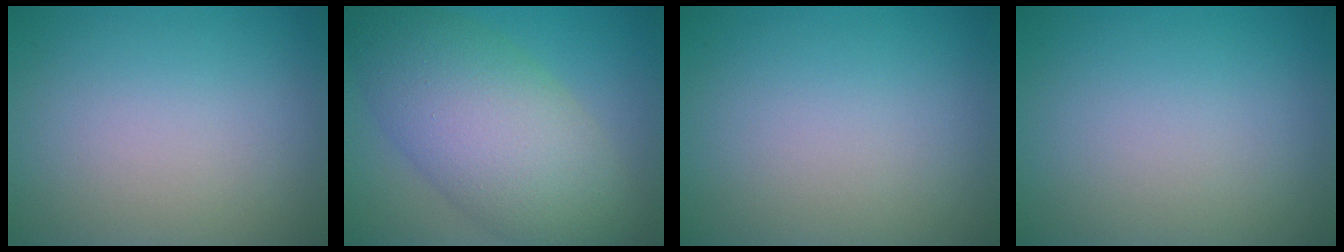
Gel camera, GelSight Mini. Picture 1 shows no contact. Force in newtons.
{"total": 10.0, "press": 10.0, "slide": 0.4}
{"total": 0.0}
{"total": 0.0}